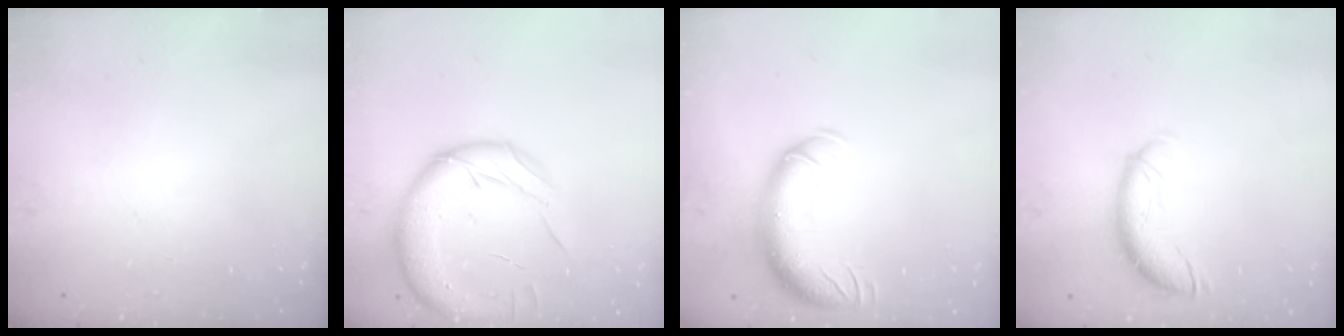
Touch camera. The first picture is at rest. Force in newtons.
{"total": 16.1, "press": 15.8, "slide": 3.0}
{"total": 13.5, "press": 13.2, "slide": 2.9}
{"total": 10.5, "press": 10.5, "slide": 0.7}